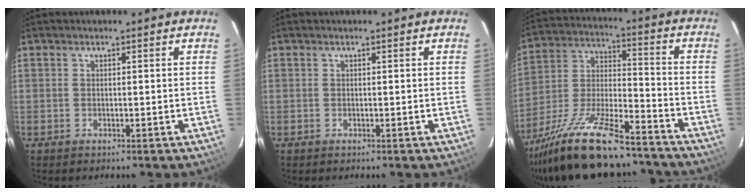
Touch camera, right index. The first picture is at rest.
{"total": 0.0}
{"total": 23.0, "force": [-18.2, 5.2, 12.9], "torque": [-0.255, -0.030, -0.297]}